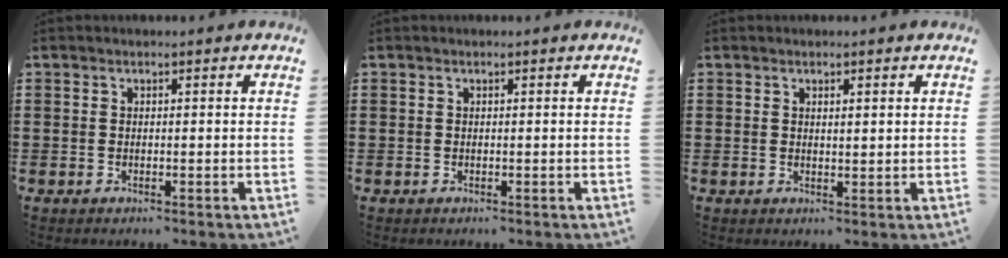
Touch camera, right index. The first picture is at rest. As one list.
[{"total": 0.0}, {"total": 1.0, "force": [0.7, 0.3, 0.6], "torque": [-0.012, 0.003, 0.013]}]